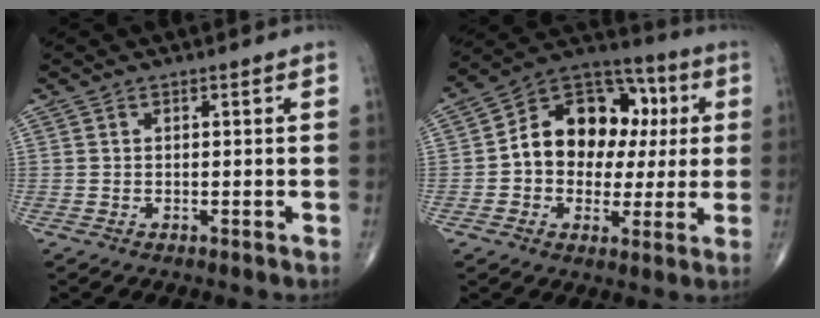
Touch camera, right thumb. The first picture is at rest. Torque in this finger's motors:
{"motor_torque": [1.74, 2.80, 1.25, -0.35, 0.11]}